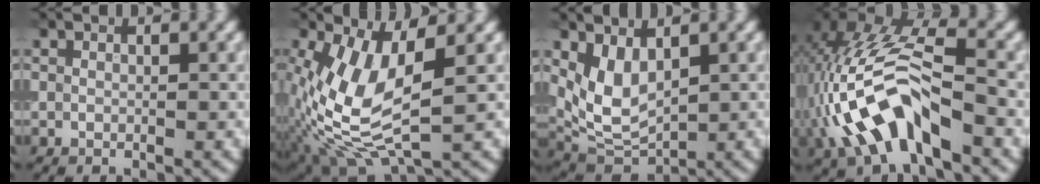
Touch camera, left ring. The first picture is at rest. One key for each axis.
{"total": 8.8, "fx": -1.0, "fy": 3.8, "fz": 7.9, "tx": -0.189, "ty": -0.003, "tz": -0.021}
{"total": 4.5, "fx": 1.4, "fy": 2.6, "fz": 3.4, "tx": -0.072, "ty": -0.011, "tz": 0.035}
{"total": 10.1, "fx": -2.9, "fy": 4.5, "fz": 8.5, "tx": -0.182, "ty": 0.013, "tz": -0.058}